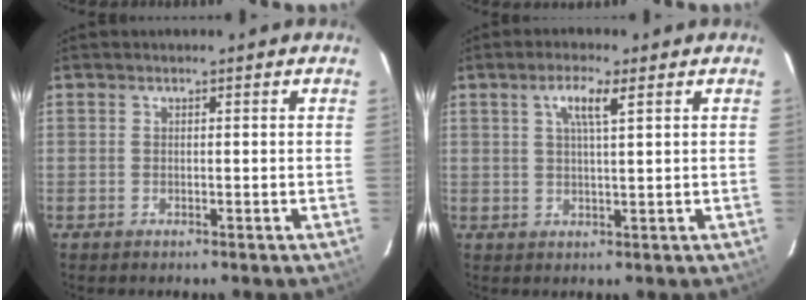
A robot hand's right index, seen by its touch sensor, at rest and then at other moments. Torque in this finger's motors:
{"motor_torque": [-0.14, 0.04, 0.00, 0.05]}